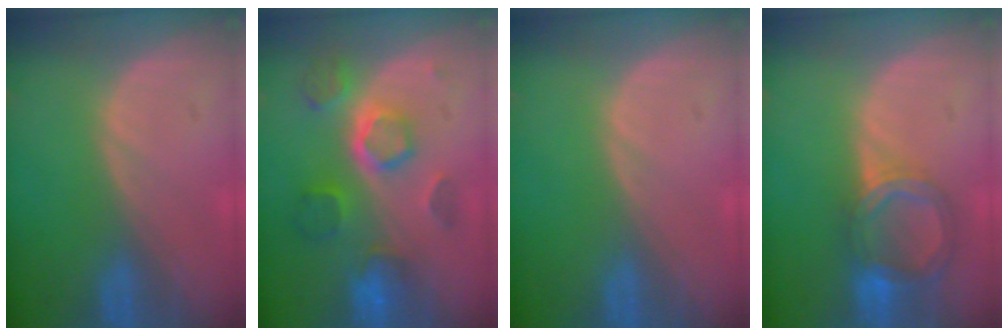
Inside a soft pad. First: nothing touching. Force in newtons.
{"total": 8.5, "press": 7.7, "slide": 3.6}
{"total": 0.0}
{"total": 6.4, "press": 5.8, "slide": 2.7}